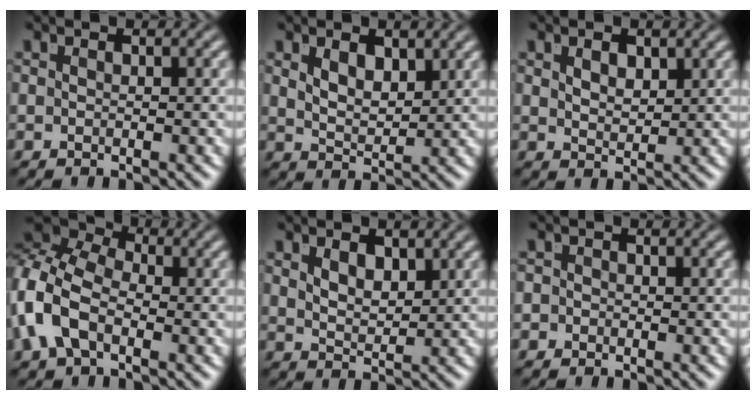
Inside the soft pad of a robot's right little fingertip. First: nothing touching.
{"total": 2.7, "force": [1.4, 1.3, 1.9], "torque": [-0.035, -0.012, 0.027]}
{"total": 1.3, "force": [0.8, -0.1, 1.0], "torque": [-0.017, -0.016, 0.029]}
{"total": 10.0, "force": [1.4, 7.7, 6.3], "torque": [-0.139, 0.005, 0.008]}
{"total": 2.0, "force": [1.2, 0.6, 1.5], "torque": [-0.027, -0.015, 0.030]}
{"total": 0.9, "force": [-0.6, 0.6, -0.1], "torque": [0.000, -0.008, -0.012]}